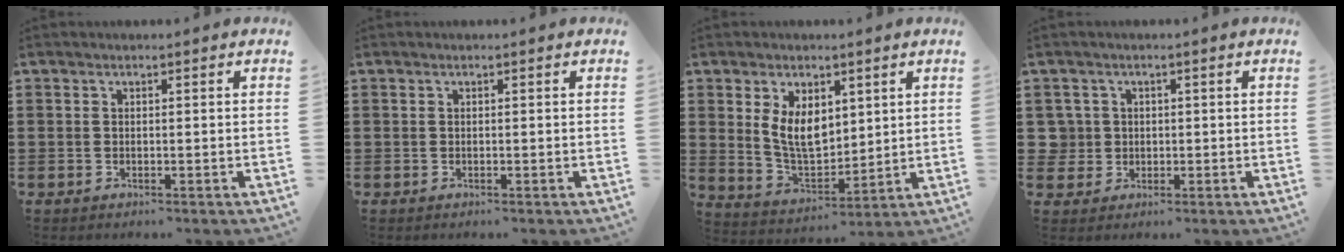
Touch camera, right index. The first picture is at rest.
{"total": 0.0}
{"total": 7.2, "force": [2.7, 4.6, 4.9], "torque": [-0.106, -0.001, 0.049]}
{"total": 3.2, "force": [0.1, 3.1, 0.4], "torque": [-0.030, 0.008, -0.002]}